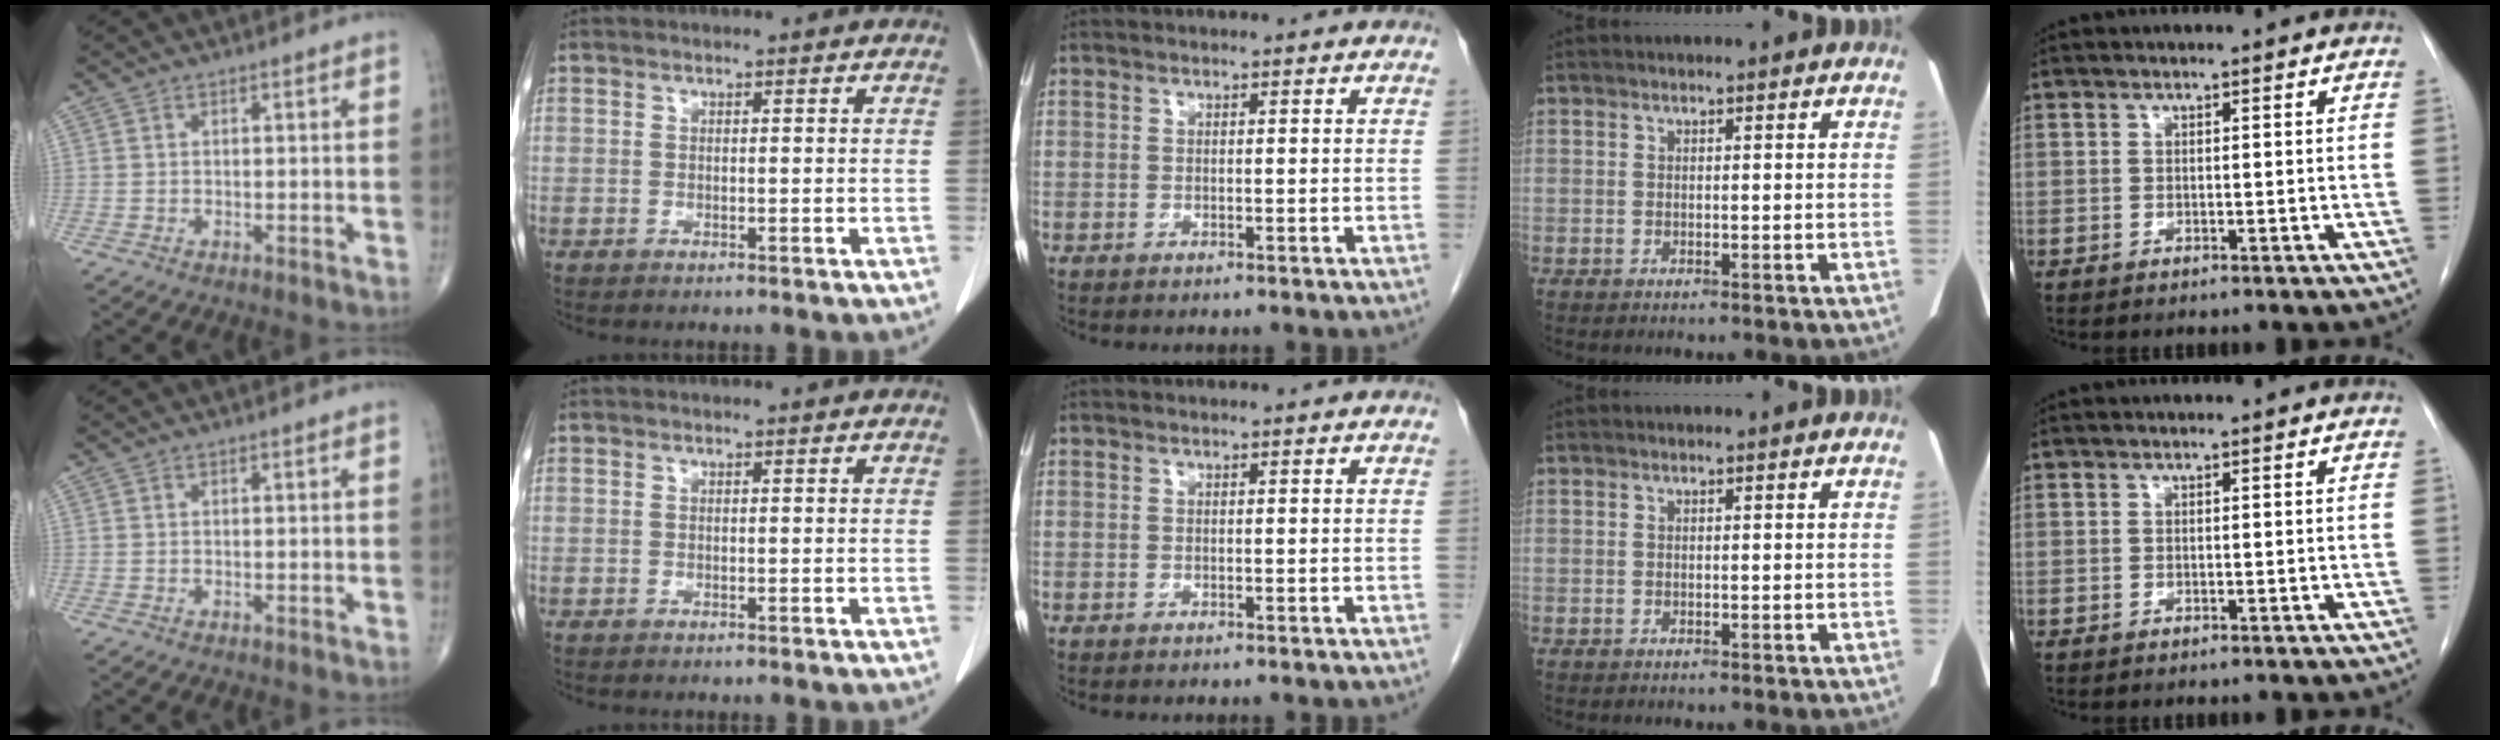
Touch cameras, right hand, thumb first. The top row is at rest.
{}